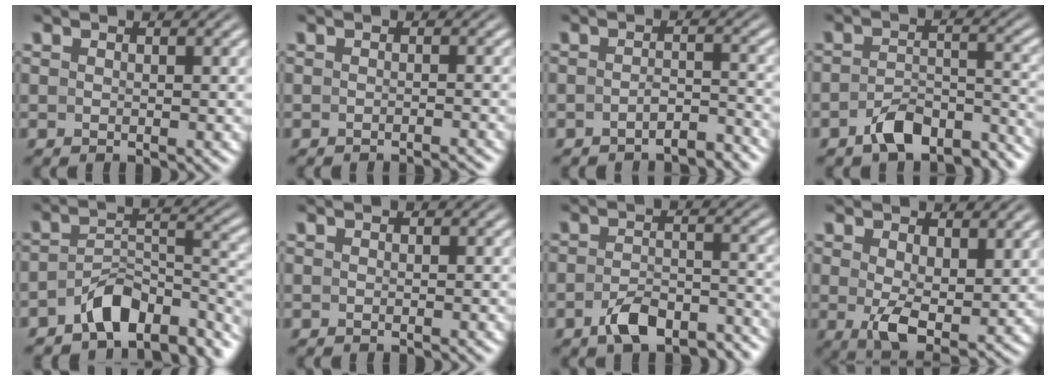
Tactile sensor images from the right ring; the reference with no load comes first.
{"total": 2.1, "force": [-2.1, -0.1, 0.4], "torque": [-0.006, -0.003, -0.031]}
{"total": 3.8, "force": [-3.6, 0.7, 0.9], "torque": [-0.007, -0.009, -0.060]}
{"total": 6.1, "force": [-5.4, 2.0, 2.2], "torque": [-0.028, -0.009, -0.082]}
{"total": 7.9, "force": [-6.1, 3.2, 3.8], "torque": [-0.051, -0.013, -0.089]}
{"total": 0.0}
{"total": 4.9, "force": [-4.3, 1.5, 2.0], "torque": [-0.027, -0.006, -0.068]}
{"total": 4.5, "force": [-1.0, 2.2, 3.8], "torque": [-0.069, -0.040, 0.003]}